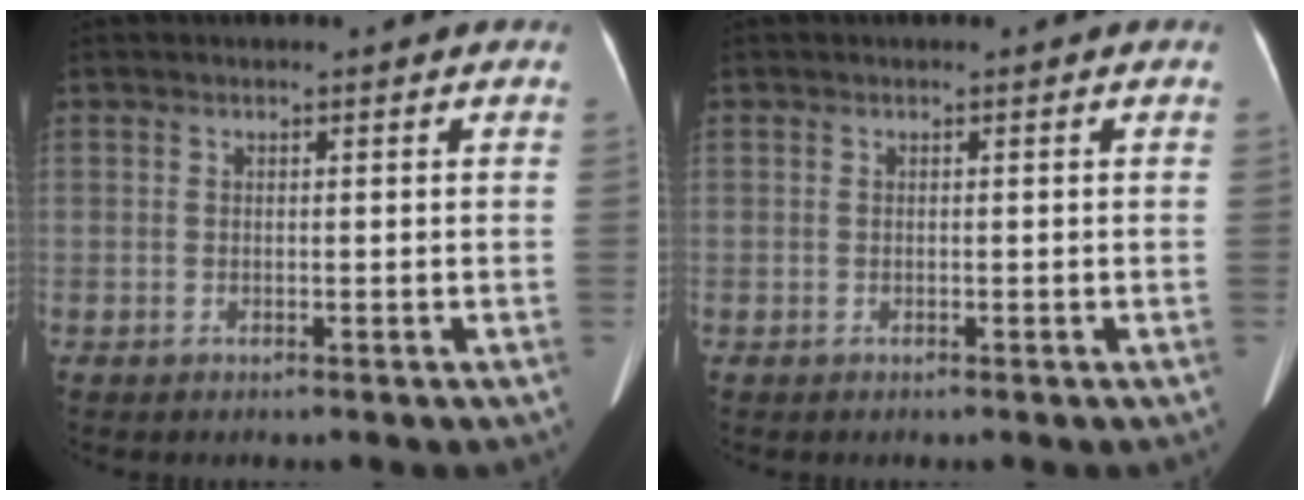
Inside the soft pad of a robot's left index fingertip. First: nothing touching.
{"total": 0.0}